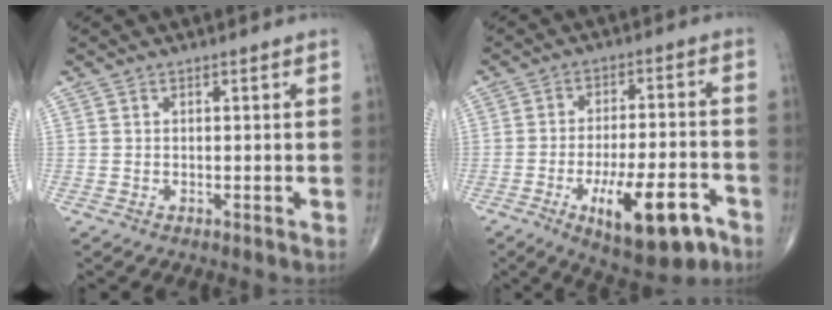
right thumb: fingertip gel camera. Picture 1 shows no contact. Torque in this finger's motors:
{"motor_torque": [2.25, 1.22, 0.82, -0.93, 0.38]}